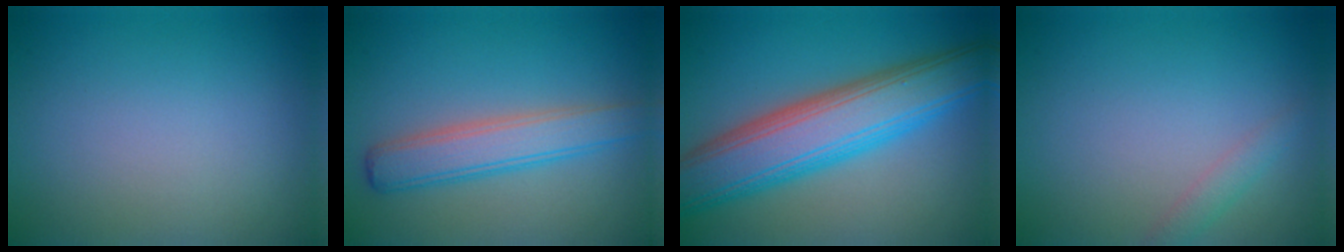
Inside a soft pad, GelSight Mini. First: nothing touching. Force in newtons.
{"total": 4.2, "press": 4.2, "slide": 0.1}
{"total": 9.6, "press": 9.6, "slide": 0.4}
{"total": 1.3, "press": 1.3, "slide": 0.1}